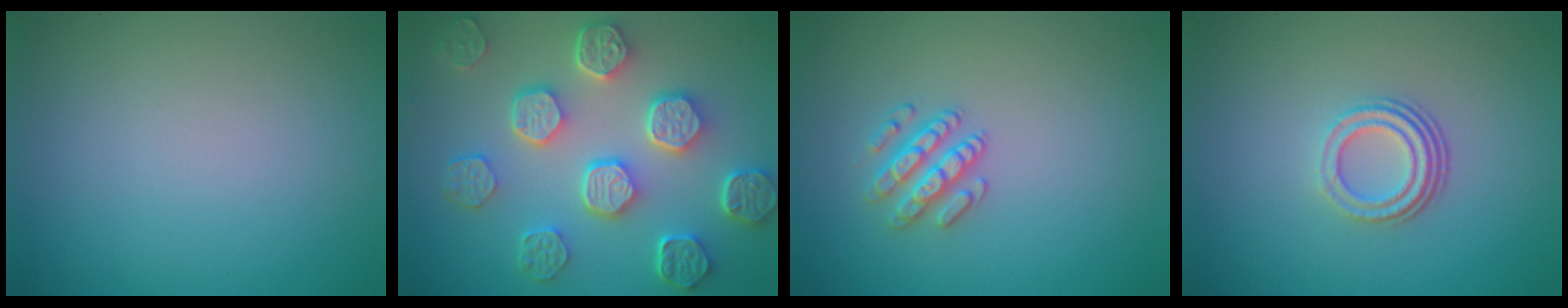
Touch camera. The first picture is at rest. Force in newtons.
{"total": 7.6, "press": 5.9, "slide": 4.9}
{"total": 2.5, "press": 2.5, "slide": 0.4}
{"total": 3.0, "press": 2.1, "slide": 2.1}